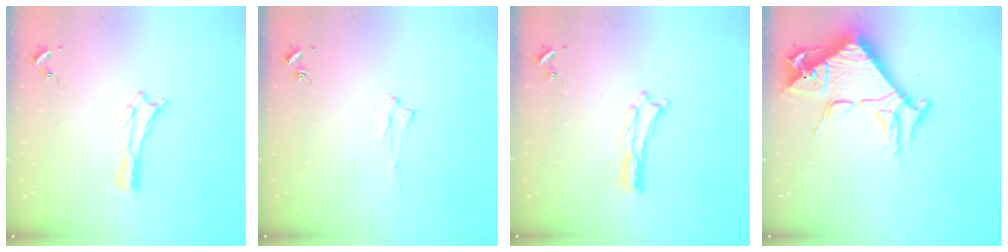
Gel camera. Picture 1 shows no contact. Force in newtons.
{"total": 1.5, "press": 1.5, "slide": 0.2}
{"total": 0.0}
{"total": 9.8, "press": 9.8, "slide": 1.1}